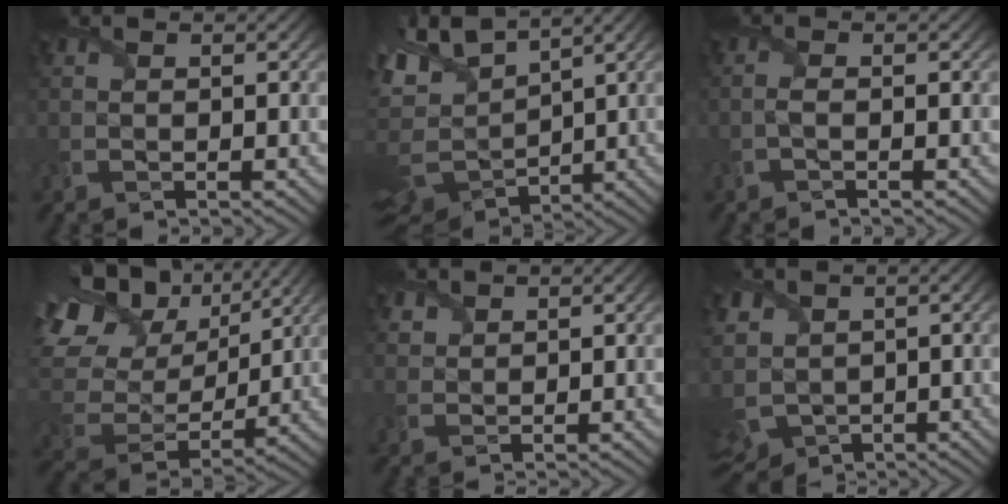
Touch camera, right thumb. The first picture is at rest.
{"total": 13.1, "force": [3.9, 7.5, 9.9], "torque": [-0.240, 0.001, 0.086]}
{"total": 1.1, "force": [-0.7, 0.1, 0.9], "torque": [-0.020, 0.001, -0.019]}
{"total": 17.2, "force": [7.9, 11.7, 9.9], "torque": [-0.245, 0.029, 0.146]}
{"total": 2.2, "force": [1.8, 1.1, 0.5], "torque": [-0.016, 0.001, 0.044]}
{"total": 6.3, "force": [0.5, 5.0, 3.8], "torque": [-0.132, -0.013, 0.004]}